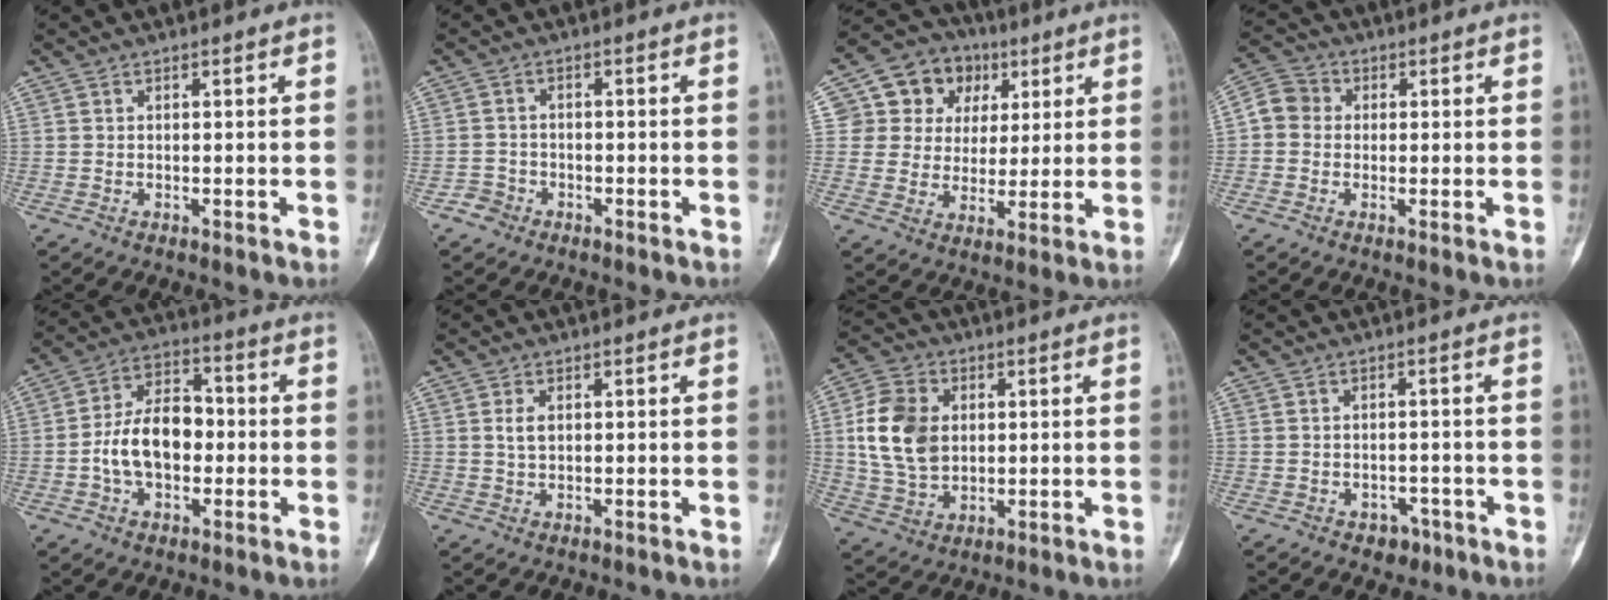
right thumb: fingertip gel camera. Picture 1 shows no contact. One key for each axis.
{"total": 2.7, "fx": -1.6, "fy": 2.2, "fz": 0.0, "tx": 0.014, "ty": 0.015, "tz": -0.033}
{"total": 13.5, "fx": 4.5, "fy": 11.9, "fz": 4.6, "tx": -0.028, "ty": 0.010, "tz": 0.077}
{"total": 5.8, "fx": 0.1, "fy": 5.3, "fz": 2.3, "tx": -0.026, "ty": 0.013, "tz": -0.012}
{"total": 12.8, "fx": -1.6, "fy": 8.4, "fz": 9.5, "tx": -0.142, "ty": 0.036, "tz": -0.034}
{"total": 2.5, "fx": 0.6, "fy": 1.6, "fz": 1.9, "tx": -0.029, "ty": -0.001, "tz": 0.010}
{"total": 13.2, "fx": 1.6, "fy": 9.7, "fz": 8.8, "tx": -0.148, "ty": 0.000, "tz": 0.034}
{"total": 2.8, "fx": -1.3, "fy": 2.2, "fz": 1.1, "tx": 0.003, "ty": 0.011, "tz": -0.013}